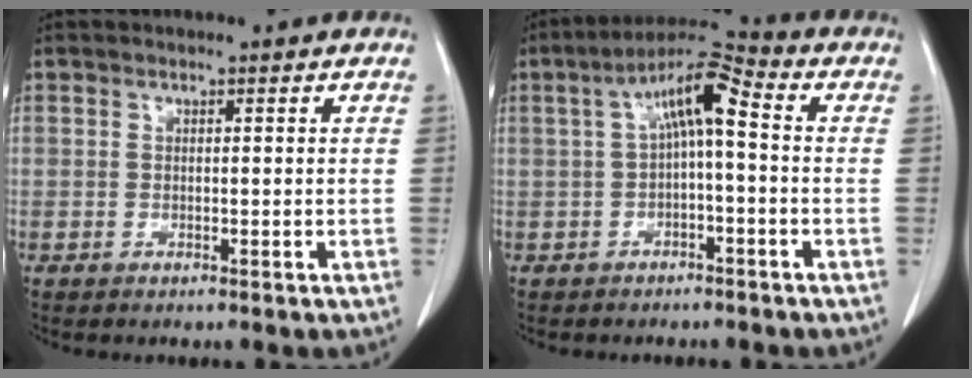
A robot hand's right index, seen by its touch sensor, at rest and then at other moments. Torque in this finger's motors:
{"motor_torque": [1.11, -0.05, 0.57, 0.15]}